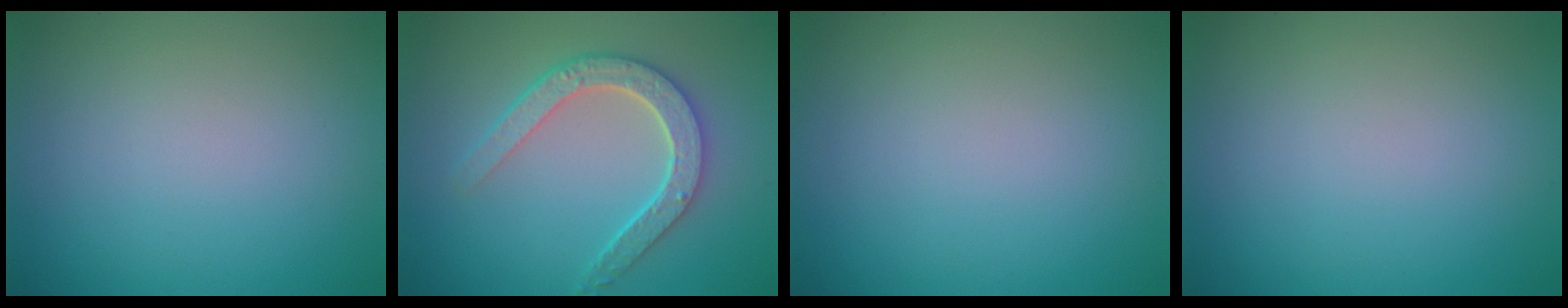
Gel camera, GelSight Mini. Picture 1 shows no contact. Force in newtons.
{"total": 4.6, "press": 3.7, "slide": 2.7}
{"total": 0.0}
{"total": 0.0}